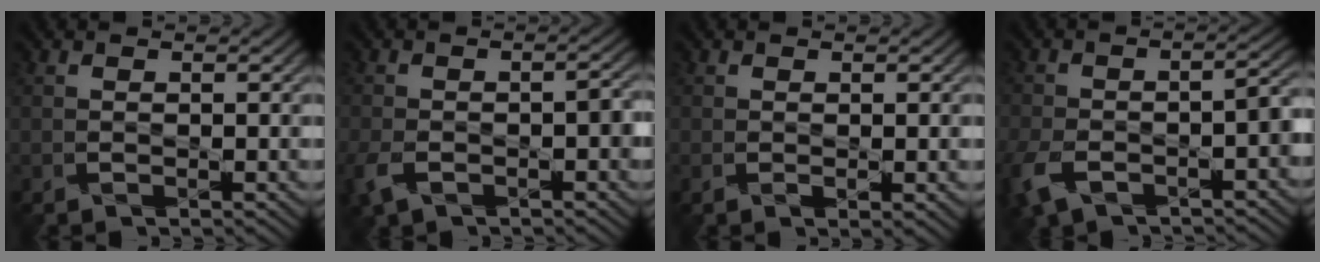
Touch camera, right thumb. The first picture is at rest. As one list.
[{"total": 4.9, "force": [-2.4, 2.6, 3.4], "torque": [-0.066, -0.003, -0.045]}, {"total": 1.8, "force": [-0.2, 0.8, 1.6], "torque": [-0.030, -0.003, -0.003]}, {"total": 8.0, "force": [-4.6, 3.7, 5.4], "torque": [-0.112, -0.014, -0.081]}]